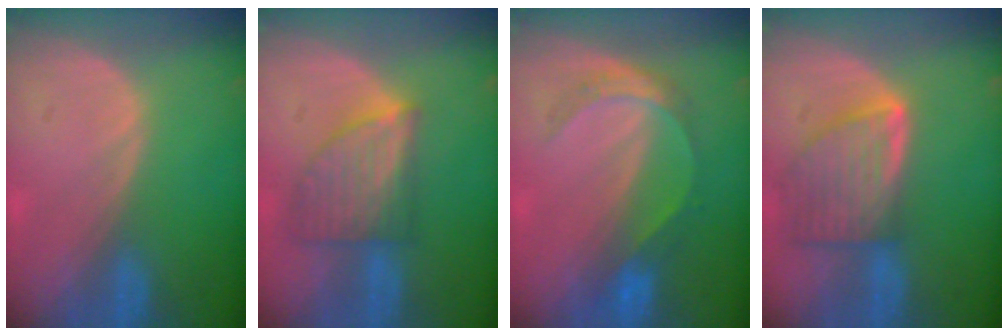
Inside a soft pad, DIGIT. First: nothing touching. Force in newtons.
{"total": 7.2, "press": 6.6, "slide": 2.8}
{"total": 5.3, "press": 5.0, "slide": 1.8}
{"total": 8.0, "press": 7.2, "slide": 3.5}